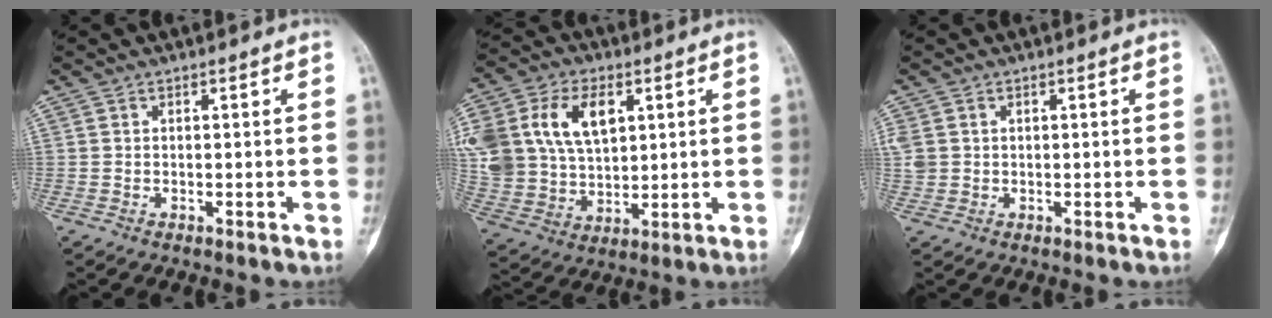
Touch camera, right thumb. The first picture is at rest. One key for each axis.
{"total": 23.5, "fx": 7.3, "fy": 16.1, "fz": 15.5, "tx": -0.349, "ty": 0.024, "tz": 0.150}
{"total": 4.5, "fx": 0.9, "fy": 3.7, "fz": 2.4, "tx": -0.072, "ty": 0.008, "tz": 0.028}